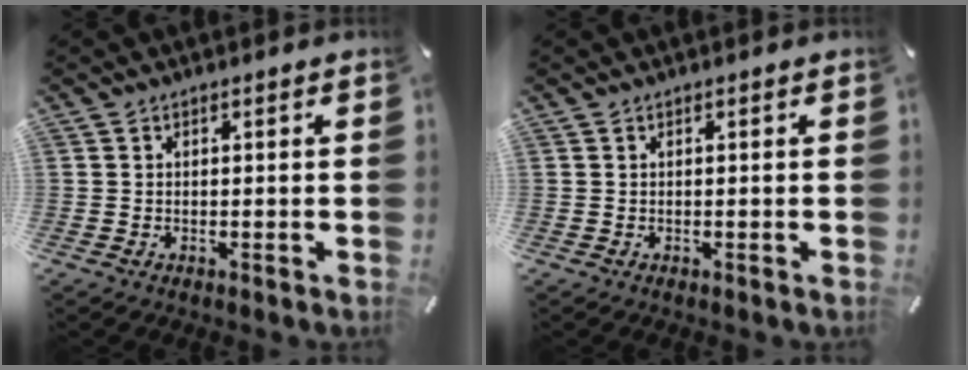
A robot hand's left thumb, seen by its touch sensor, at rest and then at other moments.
{"total": 0.0}